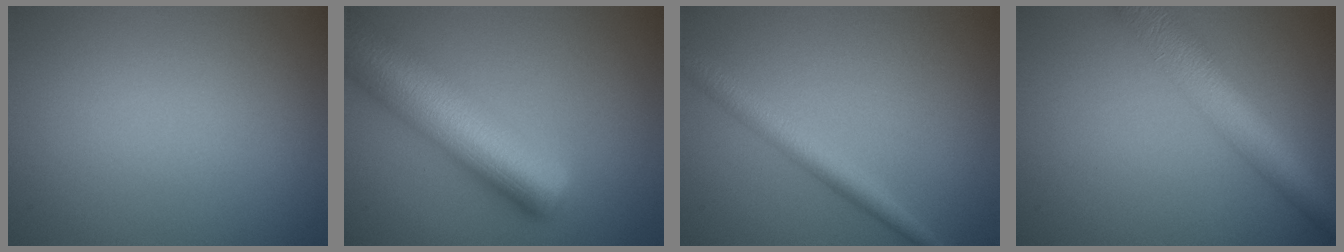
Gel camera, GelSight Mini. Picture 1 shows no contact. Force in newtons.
{"total": 10.3, "press": 10.3, "slide": 0.6}
{"total": 2.9, "press": 2.9, "slide": 0.1}
{"total": 6.0, "press": 6.0, "slide": 0.2}